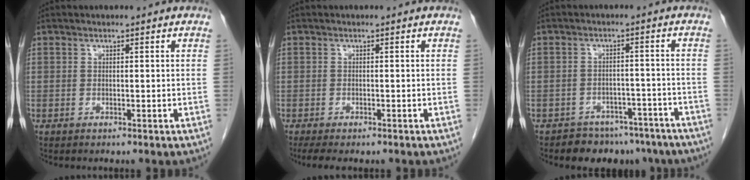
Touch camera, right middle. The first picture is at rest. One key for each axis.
{"total": 4.3, "fx": -3.3, "fy": 1.4, "fz": 2.4, "tx": -0.040, "ty": -0.014, "tz": -0.046}
{"total": 9.0, "fx": -7.3, "fy": 5.1, "fz": 1.4, "tx": 0.002, "ty": 0.017, "tz": -0.084}